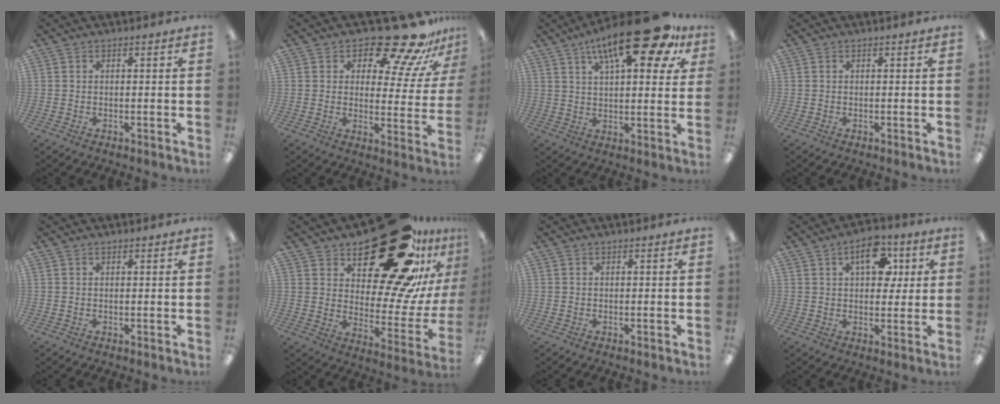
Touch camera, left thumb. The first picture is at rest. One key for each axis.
{"total": 17.2, "fx": 13.9, "fy": 5.7, "fz": 8.3, "tx": -0.130, "ty": -0.100, "tz": 0.236}
{"total": 20.2, "fx": 11.7, "fy": 6.9, "fz": 14.9, "tx": -0.223, "ty": -0.054, "tz": 0.183}
{"total": 0.0}
{"total": 0.6, "fx": 0.4, "fy": 0.3, "fz": 0.2, "tx": 0.003, "ty": -0.001, "tz": 0.005}
{"total": 30.9, "fx": 20.1, "fy": 13.3, "fz": 19.3, "tx": -0.236, "ty": -0.141, "tz": 0.351}
{"total": 0.0}
{"total": 10.8, "fx": 4.1, "fy": 6.4, "fz": 7.7, "tx": -0.092, "ty": -0.008, "tz": 0.065}